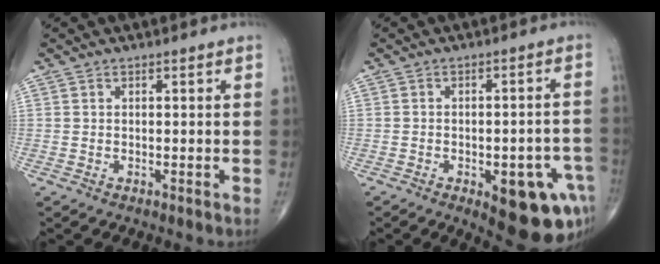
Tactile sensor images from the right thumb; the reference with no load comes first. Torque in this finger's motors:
{"motor_torque": [1.53, 1.67, 0.85, -1.00, 0.26]}